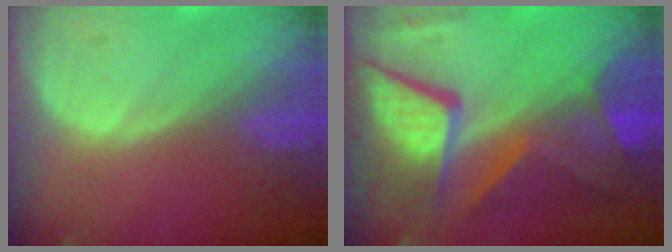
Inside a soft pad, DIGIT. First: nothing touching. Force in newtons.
{"total": 11.8, "press": 11.7, "slide": 1.3}